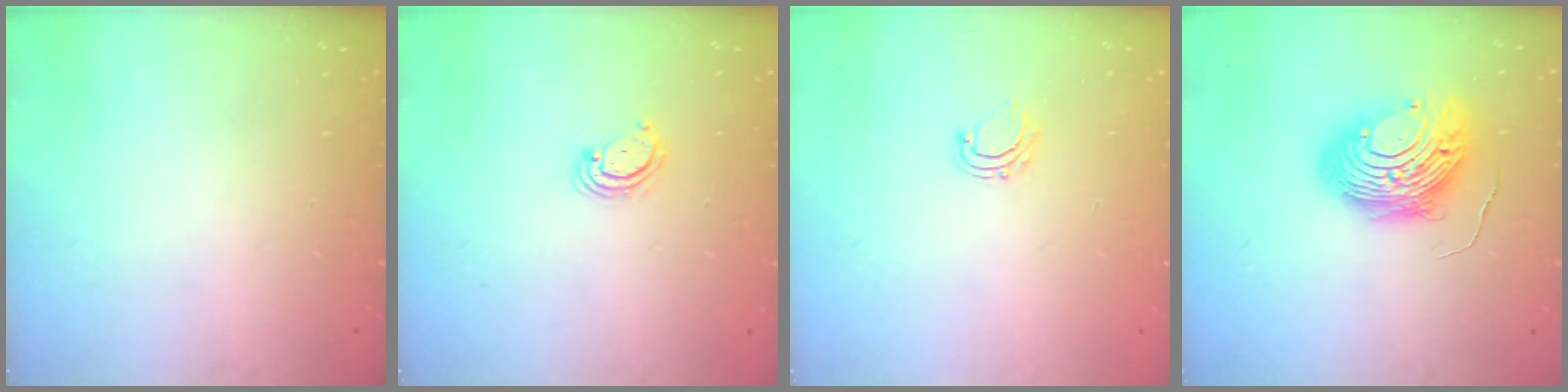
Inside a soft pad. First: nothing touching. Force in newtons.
{"total": 3.4, "press": 3.4, "slide": 0.3}
{"total": 4.9, "press": 4.8, "slide": 0.4}
{"total": 12.9, "press": 12.9, "slide": 0.6}